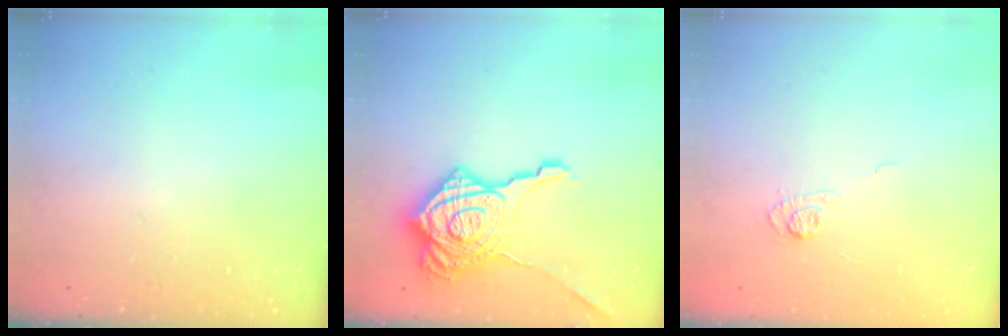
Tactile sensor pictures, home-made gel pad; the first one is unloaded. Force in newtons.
{"total": 26.8, "press": 26.7, "slide": 2.1}
{"total": 5.8, "press": 5.7, "slide": 1.4}